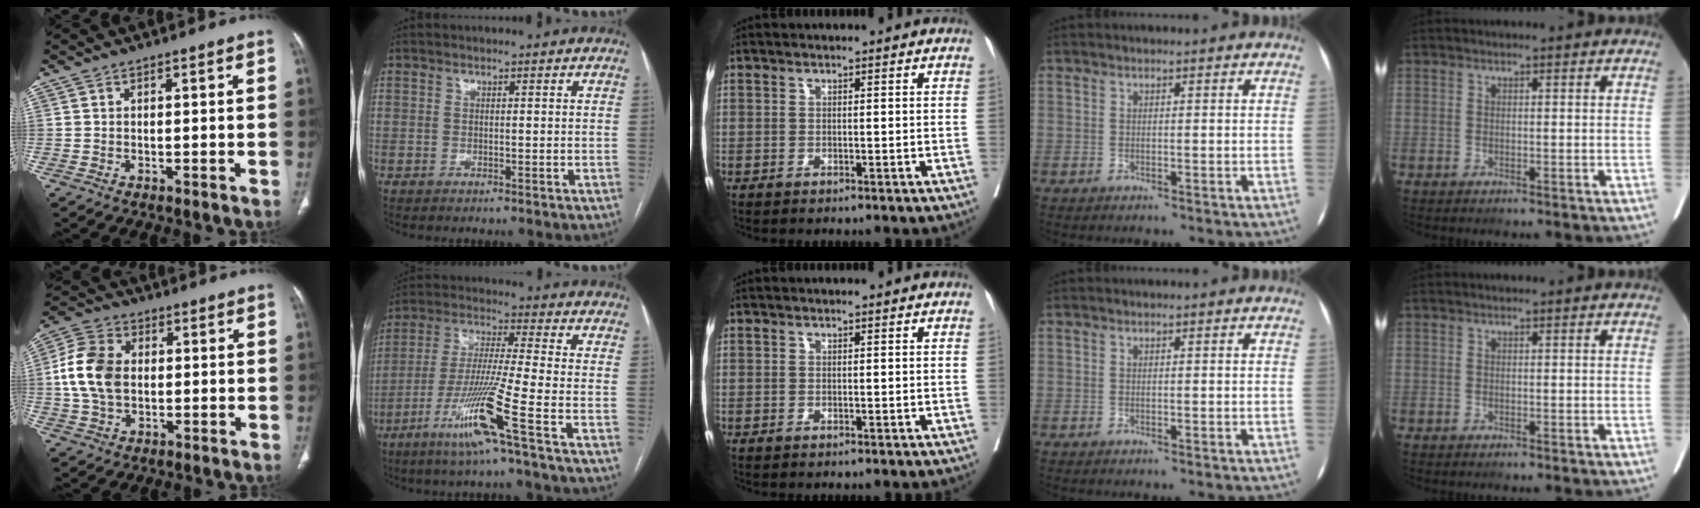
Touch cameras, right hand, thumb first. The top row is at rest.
{"thumb": {"total": 11.5, "force": [0.4, 8.2, 8.0], "torque": [-0.153, 0.016, 0.006]}, "index": {"total": 12.7, "force": [-6.3, -2.0, 10.8], "torque": [-0.213, -0.029, -0.124]}}